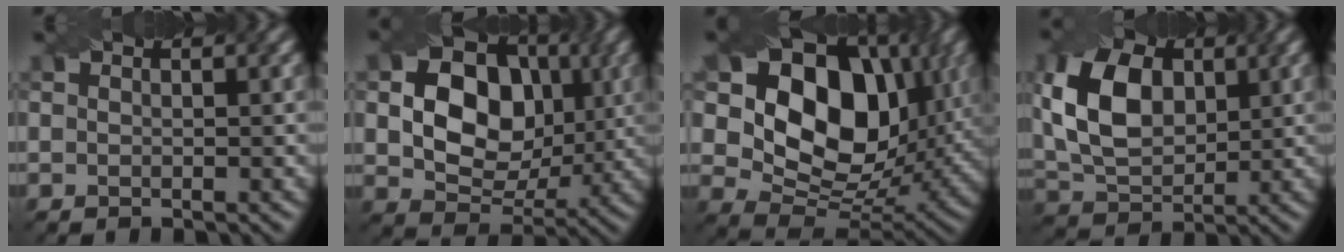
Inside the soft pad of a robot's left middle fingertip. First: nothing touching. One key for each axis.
{"total": 11.1, "fx": 1.7, "fy": 8.4, "fz": 7.0, "tx": -0.121, "ty": 0.011, "tz": 0.026}
{"total": 15.0, "fx": 4.5, "fy": 10.3, "fz": 9.9, "tx": -0.178, "ty": 0.011, "tz": 0.083}
{"total": 8.9, "fx": 1.9, "fy": 5.8, "fz": 6.4, "tx": -0.141, "ty": 0.012, "tz": 0.032}